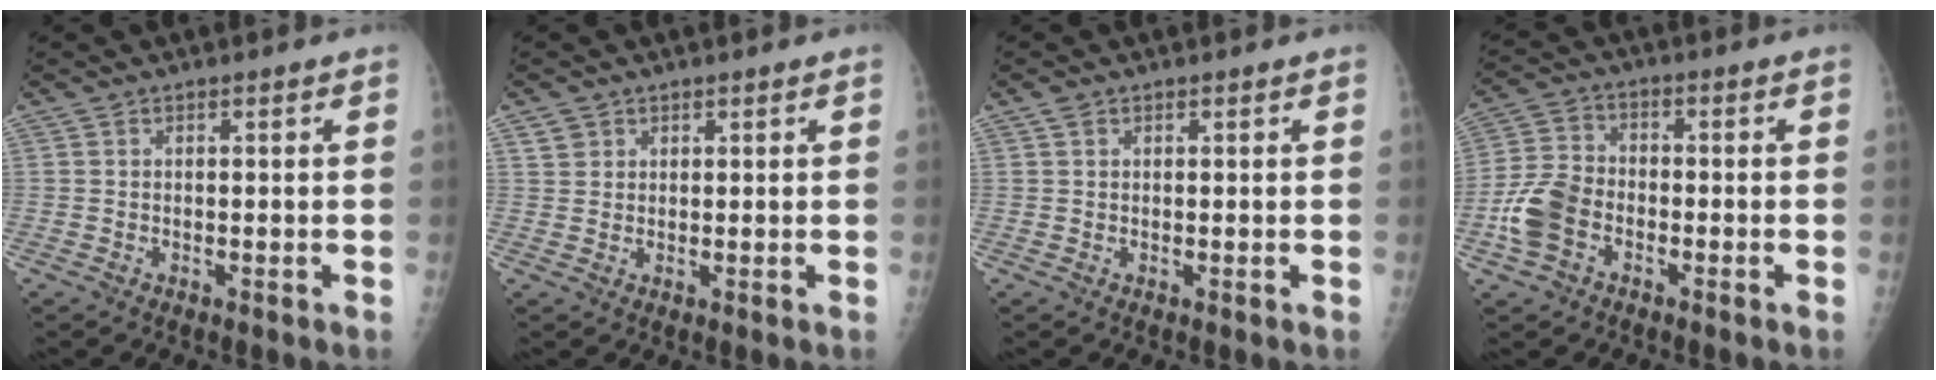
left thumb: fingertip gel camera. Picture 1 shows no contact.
{"total": 2.2, "force": [1.3, 1.8, 0.3], "torque": [0.013, -0.006, 0.018]}
{"total": 1.0, "force": [0.6, 0.6, 0.5], "torque": [-0.007, 0.003, 0.010]}
{"total": 8.6, "force": [-3.1, 6.0, 5.3], "torque": [-0.110, 0.021, -0.065]}